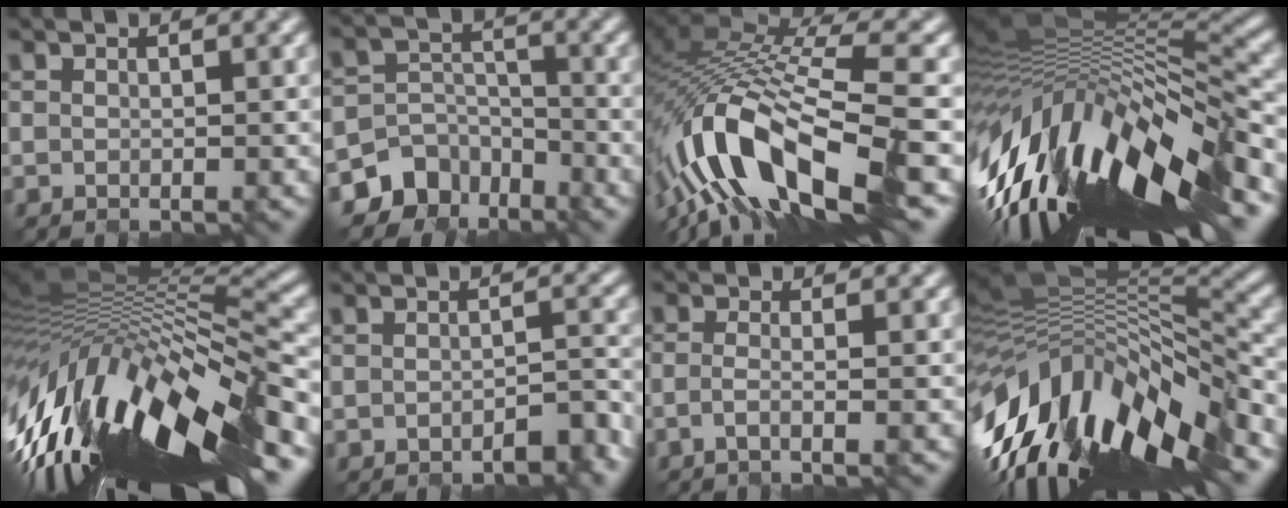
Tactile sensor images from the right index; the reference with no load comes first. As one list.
[{"total": 6.9, "force": [-5.3, 4.4, 0.3], "torque": [0.013, -0.007, -0.093]}, {"total": 13.1, "force": [-6.3, 4.4, 10.6], "torque": [-0.214, 0.008, -0.106]}, {"total": 15.5, "force": [-5.7, 5.2, 13.4], "torque": [-0.250, 0.018, -0.100]}, {"total": 17.0, "force": [-6.3, 5.1, 15.0], "torque": [-0.271, 0.015, -0.114]}, {"total": 2.5, "force": [-1.7, 0.8, 1.6], "torque": [-0.025, -0.002, -0.022]}, {"total": 1.9, "force": [-0.9, 0.6, 1.5], "torque": [-0.012, -0.010, -0.031]}, {"total": 15.2, "force": [-6.6, 5.9, 12.4], "torque": [-0.233, 0.005, -0.120]}]